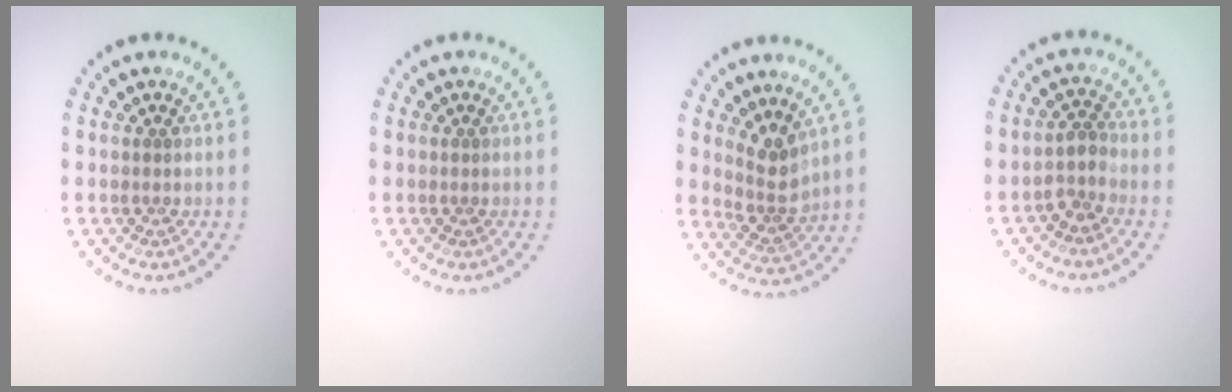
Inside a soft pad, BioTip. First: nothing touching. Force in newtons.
{"total": 0.0}
{"total": 2.7, "press": 2.0, "slide": 1.8}
{"total": 1.9, "press": 1.5, "slide": 1.2}